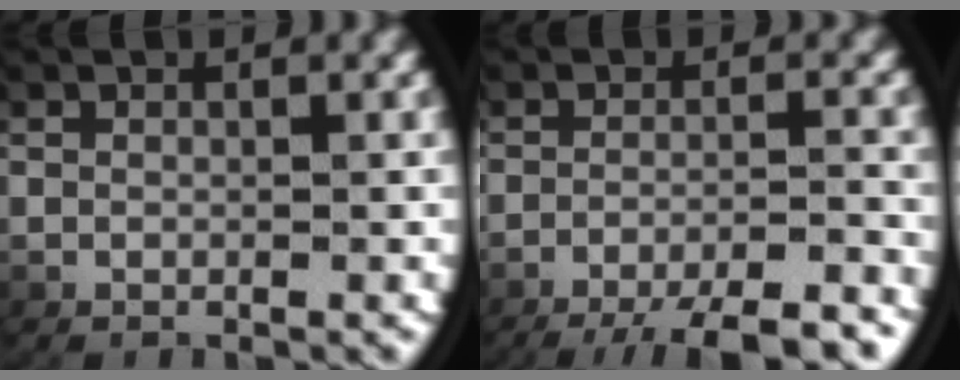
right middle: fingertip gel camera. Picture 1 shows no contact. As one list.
[{"total": 8.5, "force": [-6.9, 2.4, 4.3], "torque": [-0.060, -0.016, -0.099]}]